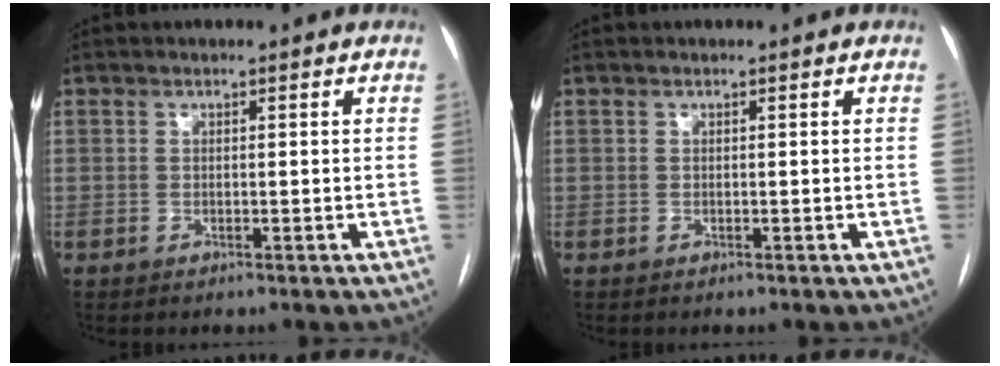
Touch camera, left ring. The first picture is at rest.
{"total": 0.0}